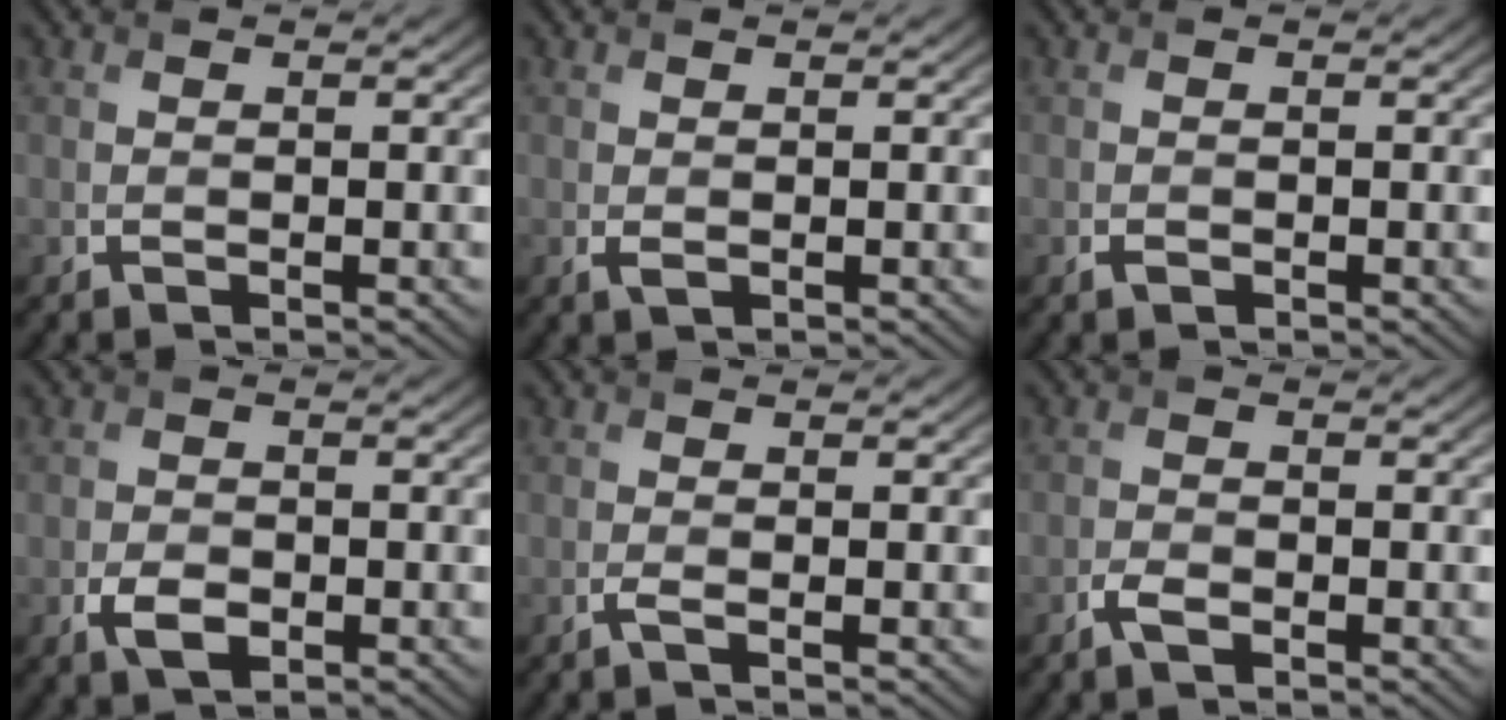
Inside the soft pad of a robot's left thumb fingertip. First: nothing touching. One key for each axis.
{"total": 0.8, "fx": -0.1, "fy": 0.5, "fz": 0.7, "tx": -0.018, "ty": -0.003, "tz": 0.000}
{"total": 0.6, "fx": -0.4, "fy": 0.4, "fz": 0.3, "tx": -0.006, "ty": -0.003, "tz": -0.006}
{"total": 2.7, "fx": -1.2, "fy": 1.7, "fz": 1.8, "tx": -0.041, "ty": -0.006, "tz": -0.022}
{"total": 1.0, "fx": -0.3, "fy": 0.0, "fz": 0.9, "tx": -0.020, "ty": 0.001, "tz": -0.011}
{"total": 1.7, "fx": -1.1, "fy": 0.6, "fz": 1.1, "tx": -0.026, "ty": -0.001, "tz": -0.025}